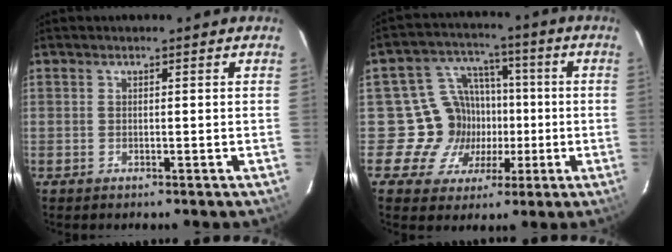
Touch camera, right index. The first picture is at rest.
{"total": 11.3, "force": [-2.1, 10.9, 2.0], "torque": [-0.051, 0.028, -0.030]}